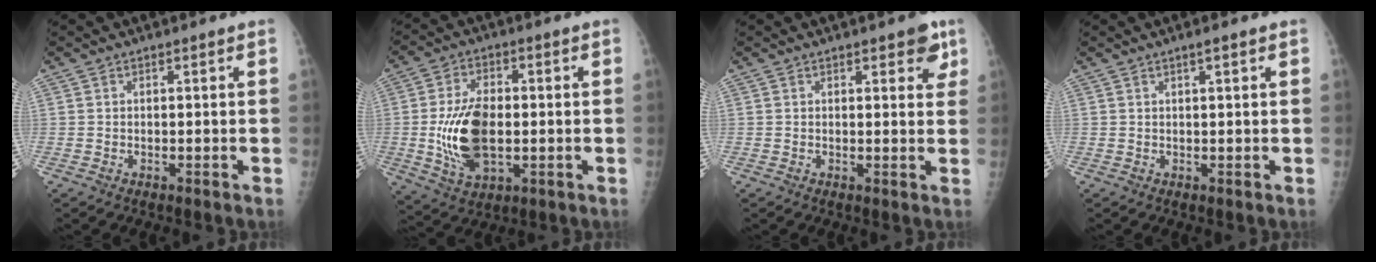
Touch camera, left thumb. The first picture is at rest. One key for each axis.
{"total": 13.1, "fx": -1.2, "fy": 7.5, "fz": 10.7, "tx": -0.191, "ty": -0.001, "tz": -0.013}
{"total": 4.1, "fx": 2.2, "fy": 1.9, "fz": 2.9, "tx": -0.007, "ty": -0.007, "tz": 0.020}
{"total": 1.3, "fx": 0.7, "fy": 0.1, "fz": 1.2, "tx": -0.018, "ty": 0.001, "tz": 0.011}